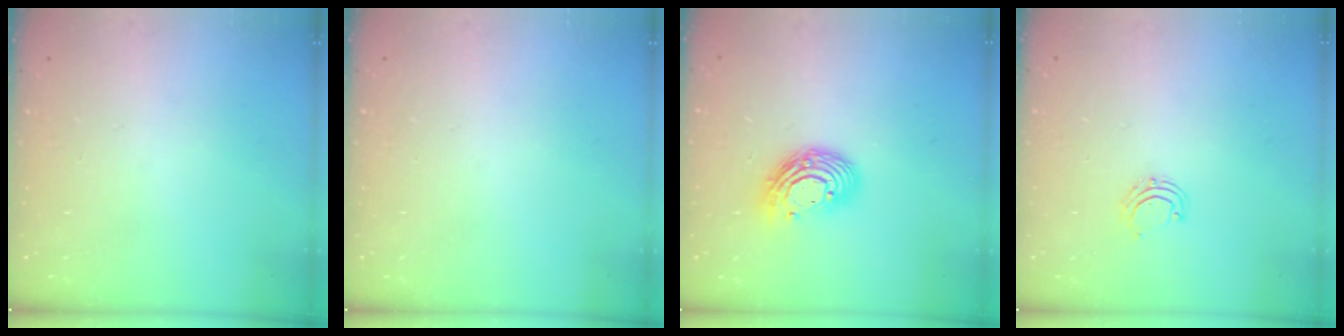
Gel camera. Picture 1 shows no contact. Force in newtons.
{"total": 0.0}
{"total": 11.8, "press": 11.7, "slide": 0.9}
{"total": 4.6, "press": 4.5, "slide": 0.5}